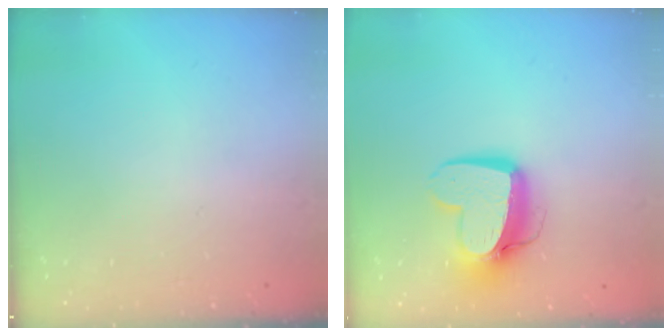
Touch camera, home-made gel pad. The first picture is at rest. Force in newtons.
{"total": 13.0, "press": 12.9, "slide": 1.4}